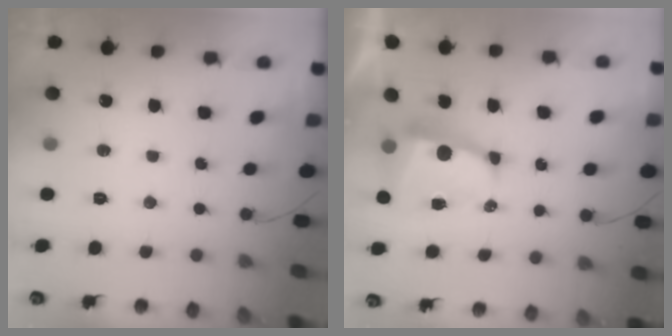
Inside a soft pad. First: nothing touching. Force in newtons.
{"total": 7.7, "press": 7.7, "slide": 1.0}